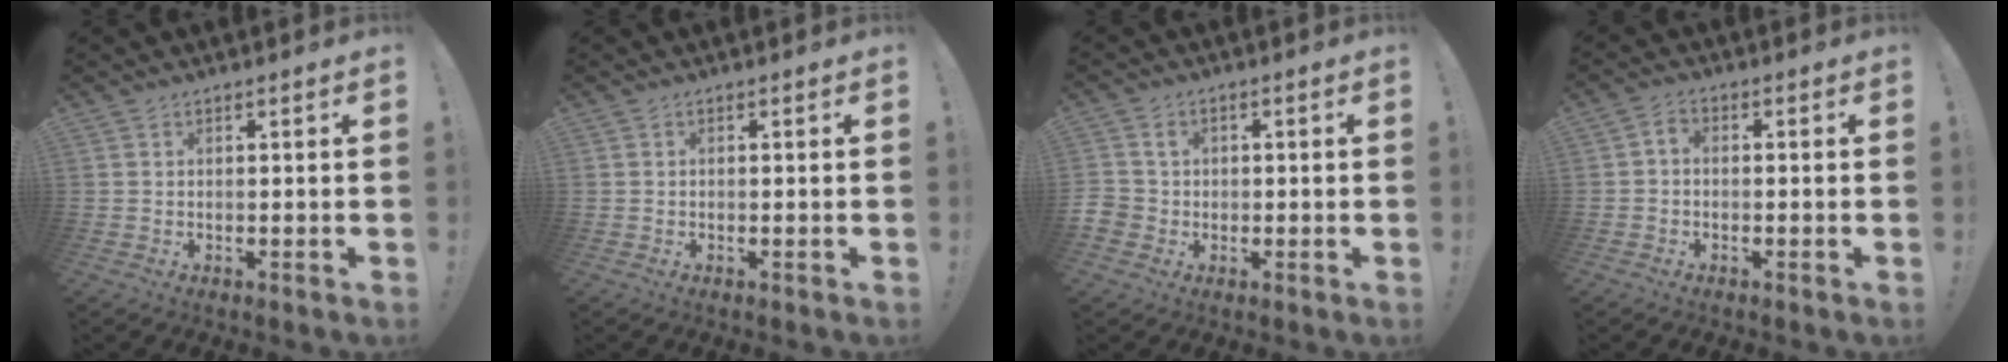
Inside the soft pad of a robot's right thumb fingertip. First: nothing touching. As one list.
[{"total": 0.0}, {"total": 4.8, "force": [0.1, 4.5, 1.6], "torque": [-0.050, 0.008, 0.004]}, {"total": 2.0, "force": [-0.9, 1.3, 1.2], "torque": [-0.029, 0.011, -0.016]}]